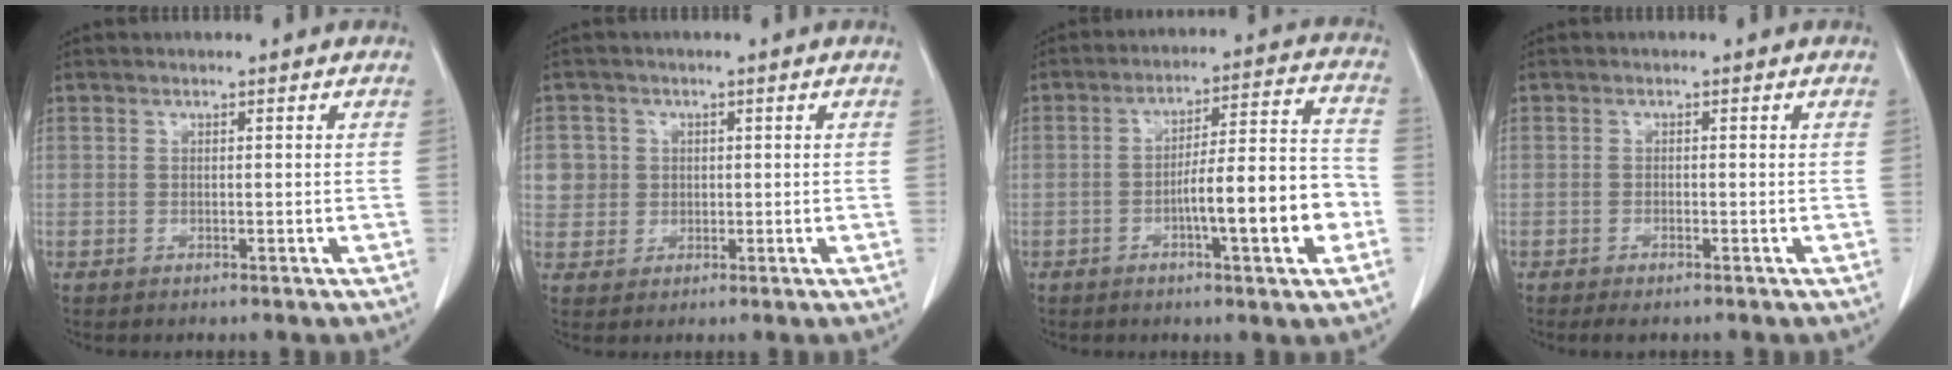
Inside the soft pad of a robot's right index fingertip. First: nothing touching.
{"total": 4.3, "force": [0.8, 4.2, 0.2], "torque": [0.009, 0.009, 0.020]}
{"total": 12.5, "force": [-3.9, 1.3, 11.8], "torque": [-0.179, 0.019, -0.055]}
{"total": 1.7, "force": [-1.2, 0.3, 1.2], "torque": [-0.022, -0.005, -0.018]}